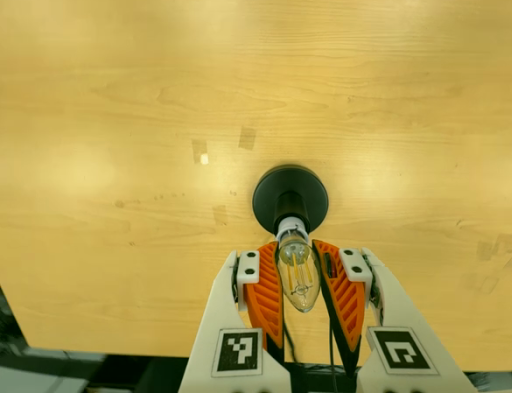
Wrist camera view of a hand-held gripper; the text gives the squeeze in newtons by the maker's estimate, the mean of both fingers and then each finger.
{"total": 21.3, "left": 21.1, "right": 21.5}